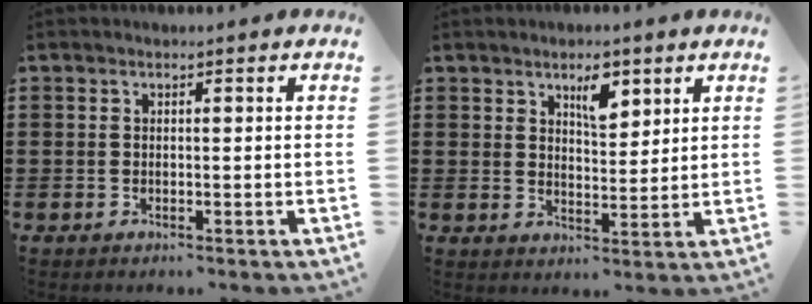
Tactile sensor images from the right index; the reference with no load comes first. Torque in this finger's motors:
{"motor_torque": [0.06, -0.04, 0.25, 0.09]}